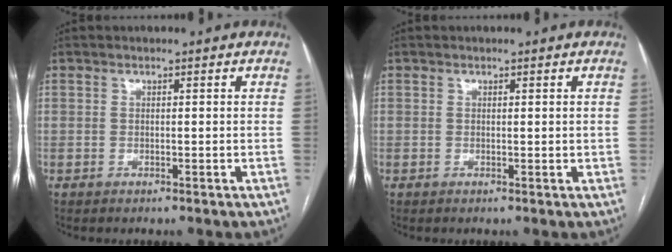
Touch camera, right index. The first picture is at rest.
{"total": 0.7, "force": [0.2, 0.3, 0.7], "torque": [-0.010, -0.002, 0.003]}